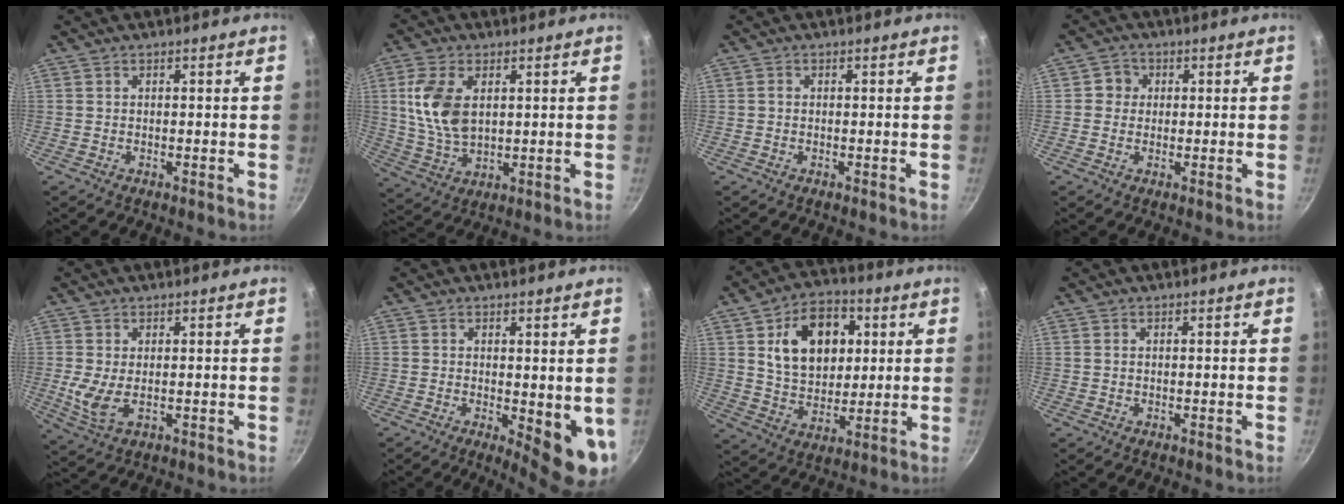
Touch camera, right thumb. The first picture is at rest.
{"total": 11.0, "force": [2.5, 6.6, 8.5], "torque": [-0.162, -0.015, 0.053]}
{"total": 0.6, "force": [-0.1, 0.5, 0.3], "torque": [-0.003, 0.004, -0.003]}
{"total": 3.2, "force": [0.4, 3.1, 0.7], "torque": [0.014, 0.002, -0.002]}
{"total": 5.4, "force": [0.0, 2.9, 4.6], "torque": [-0.092, -0.012, 0.008]}
{"total": 8.5, "force": [-0.2, 3.2, 7.8], "torque": [-0.087, -0.018, 0.004]}
{"total": 15.9, "force": [4.2, 11.1, 10.5], "torque": [-0.128, -0.006, 0.069]}
{"total": 0.0}